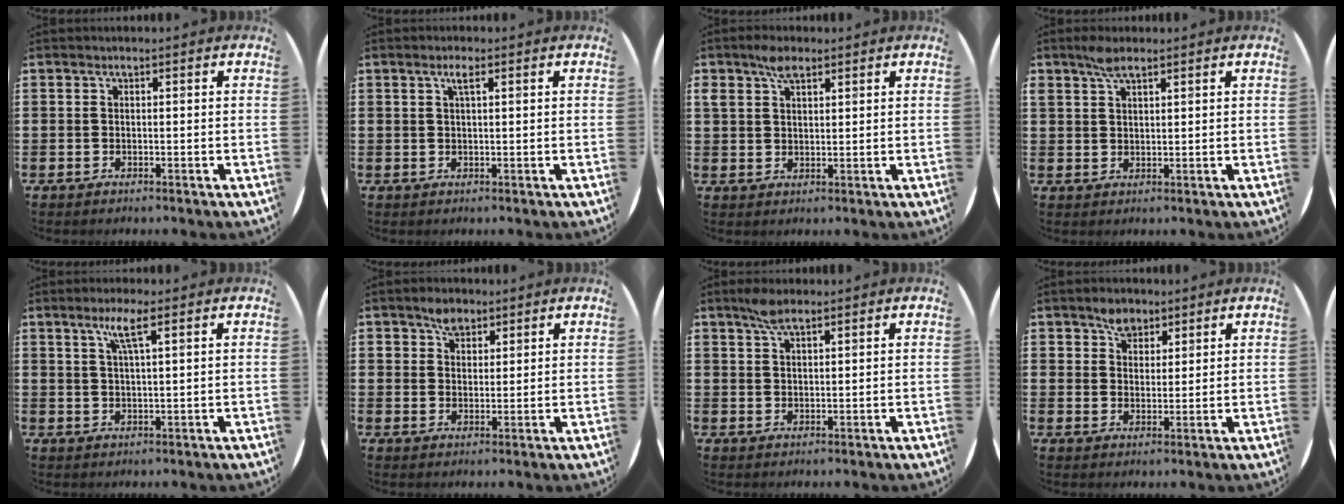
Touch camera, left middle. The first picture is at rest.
{"total": 1.6, "force": [0.7, 0.3, 1.4], "torque": [-0.028, 0.006, 0.011]}
{"total": 3.6, "force": [2.6, 1.8, 1.8], "torque": [-0.024, 0.001, 0.044]}
{"total": 2.7, "force": [2.2, 1.0, 1.4], "torque": [-0.015, -0.002, 0.036]}
{"total": 3.8, "force": [2.3, 0.3, 3.1], "torque": [-0.065, 0.006, 0.037]}
{"total": 3.1, "force": [2.3, 1.9, 0.8], "torque": [-0.003, -0.002, 0.041]}
{"total": 3.0, "force": [2.3, 0.9, 1.7], "torque": [-0.029, 0.001, 0.039]}
{"total": 3.5, "force": [2.7, 2.1, 0.7], "torque": [-0.011, 0.002, 0.050]}